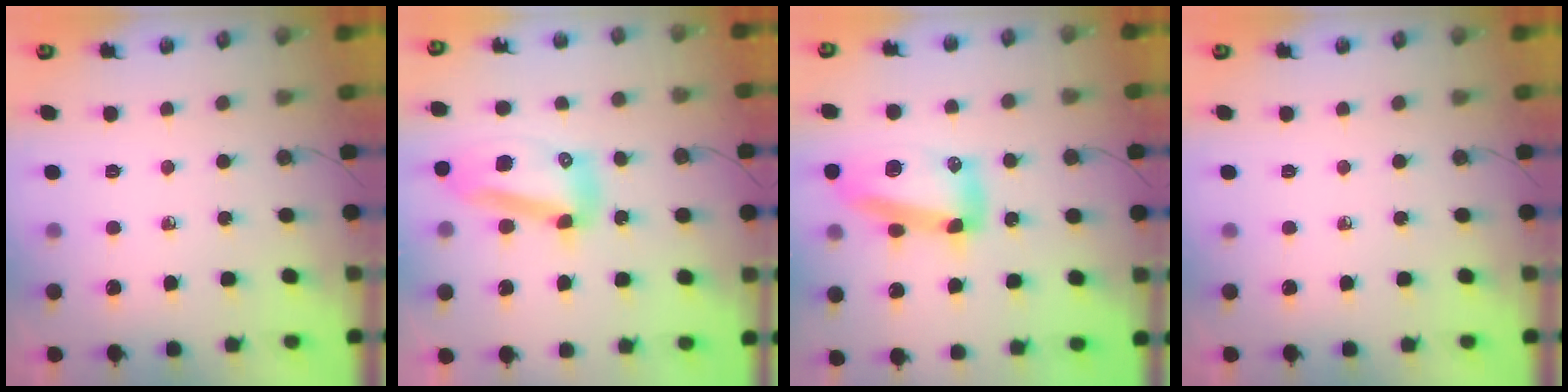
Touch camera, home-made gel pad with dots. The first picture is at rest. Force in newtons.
{"total": 12.2, "press": 12.1, "slide": 1.4}
{"total": 15.4, "press": 15.3, "slide": 1.5}
{"total": 0.0}